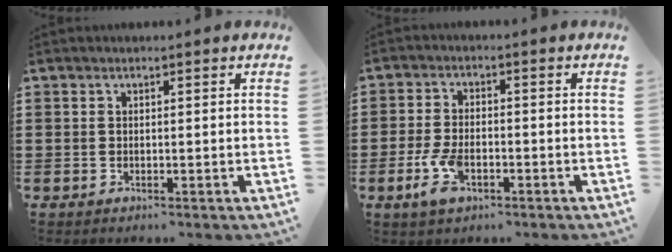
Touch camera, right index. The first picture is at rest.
{"total": 5.5, "force": [-2.2, 2.6, 4.3], "torque": [-0.107, -0.008, -0.046]}